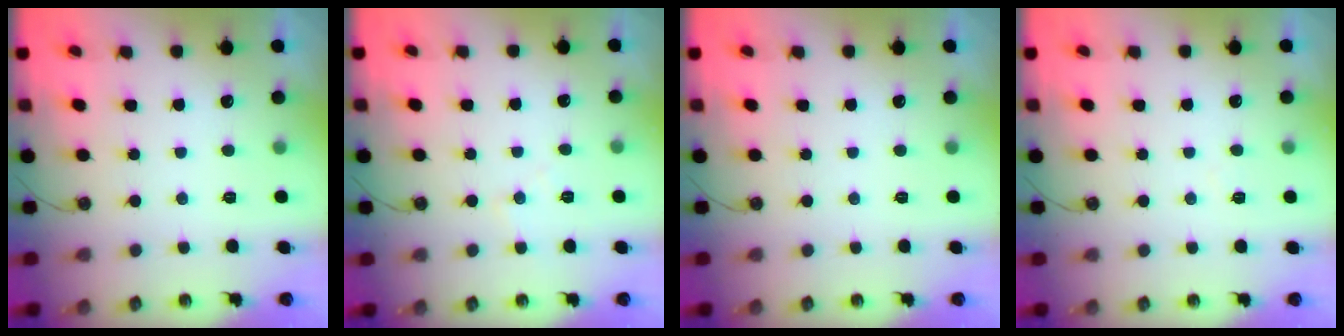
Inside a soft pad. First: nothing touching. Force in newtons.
{"total": 5.1, "press": 5.0, "slide": 0.8}
{"total": 0.0}
{"total": 3.8, "press": 3.8, "slide": 0.6}